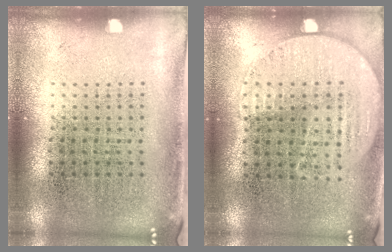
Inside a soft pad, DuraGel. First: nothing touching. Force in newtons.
{"total": 0.8, "press": 0.6, "slide": 0.5}